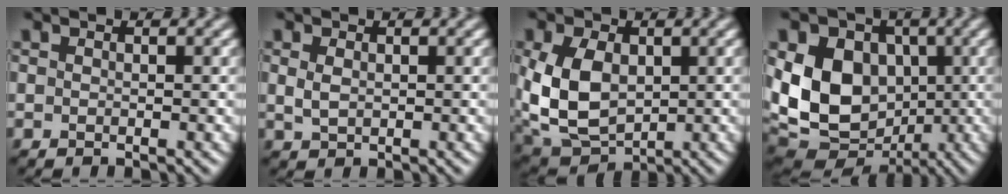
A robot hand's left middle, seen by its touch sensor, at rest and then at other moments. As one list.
[{"total": 1.4, "force": [0.3, 1.0, 1.0], "torque": [-0.027, -0.002, 0.009]}, {"total": 8.4, "force": [0.2, 5.8, 6.1], "torque": [-0.150, -0.005, 0.007]}, {"total": 13.4, "force": [0.5, 10.2, 8.6], "torque": [-0.160, 0.002, 0.001]}]